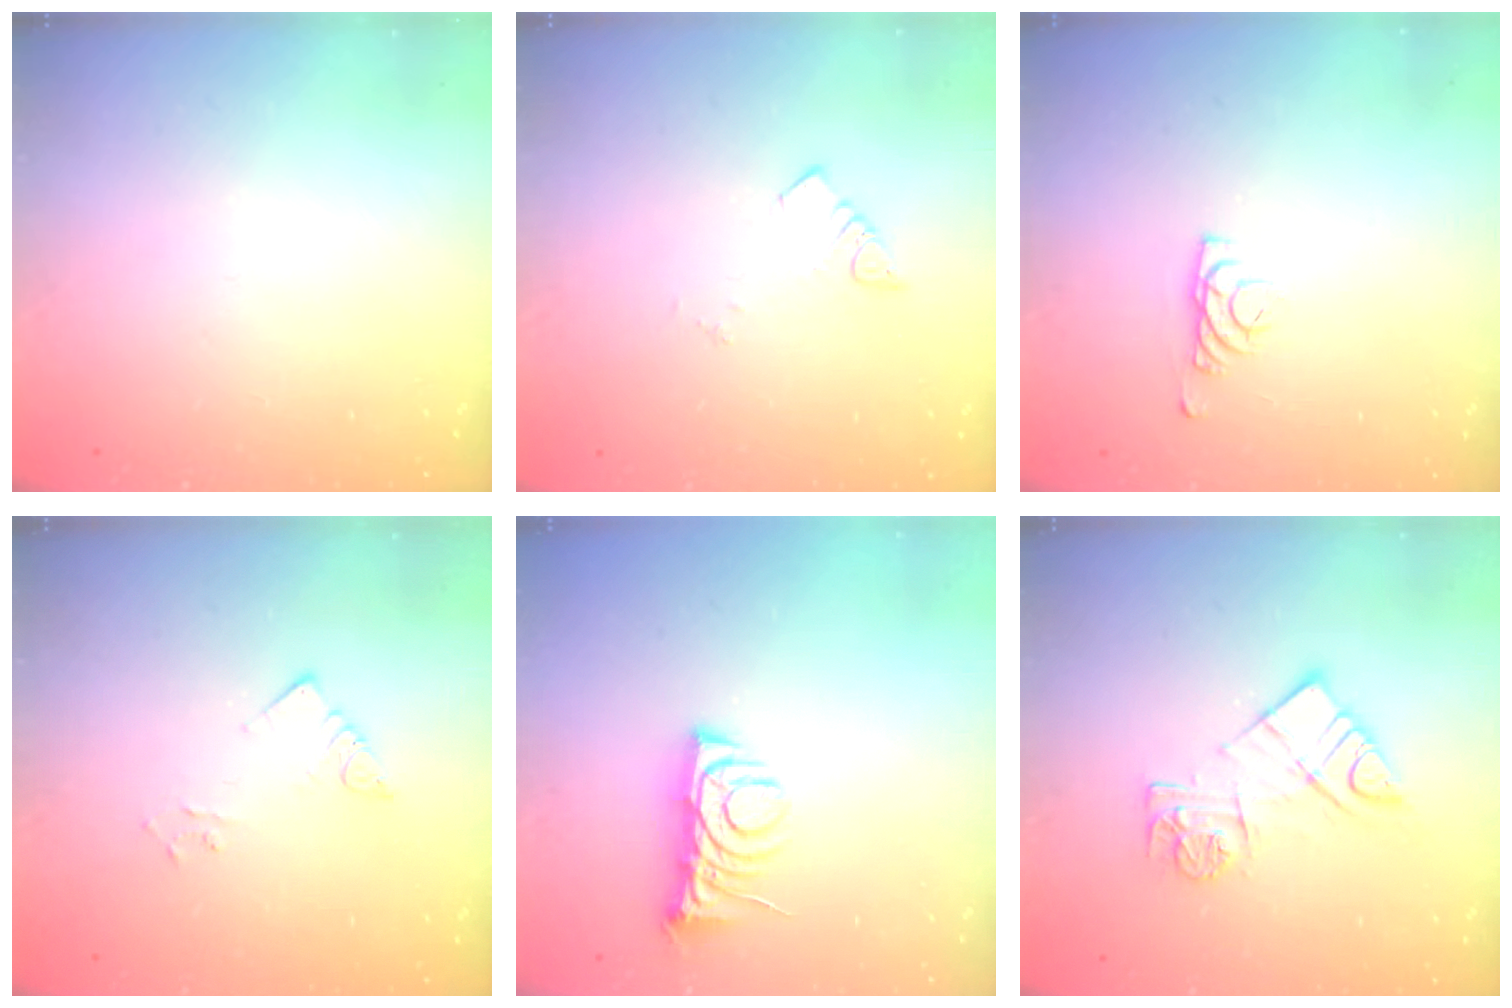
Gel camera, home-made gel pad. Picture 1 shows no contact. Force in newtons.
{"total": 2.0, "press": 2.0, "slide": 0.1}
{"total": 4.1, "press": 4.0, "slide": 0.8}
{"total": 3.9, "press": 3.9, "slide": 0.1}
{"total": 8.3, "press": 8.2, "slide": 1.2}
{"total": 10.5, "press": 10.5, "slide": 0.6}